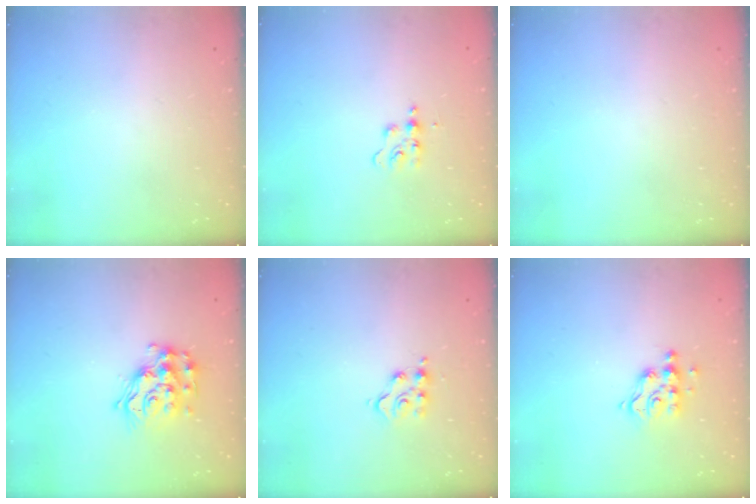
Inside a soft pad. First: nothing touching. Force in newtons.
{"total": 6.4, "press": 6.4, "slide": 0.7}
{"total": 0.0}
{"total": 13.7, "press": 13.7, "slide": 0.6}
{"total": 5.7, "press": 5.7, "slide": 0.2}
{"total": 8.3, "press": 8.3, "slide": 0.4}